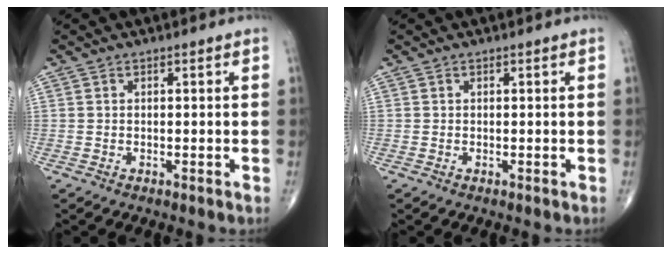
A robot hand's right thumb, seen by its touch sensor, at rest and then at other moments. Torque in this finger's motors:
{"motor_torque": [0.07, 0.22, 0.23, 0.14, -0.01]}